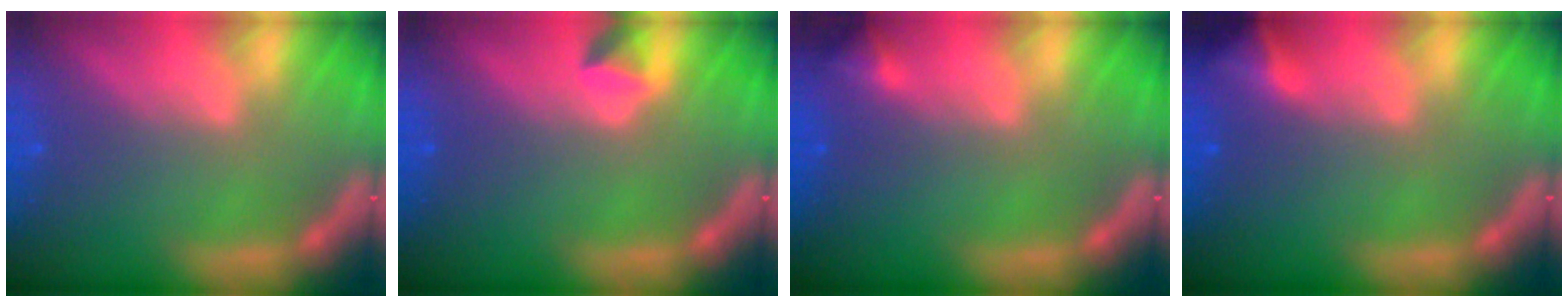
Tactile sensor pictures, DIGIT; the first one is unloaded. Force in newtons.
{"total": 1.4}
{"total": 1.4}
{"total": 2.9}